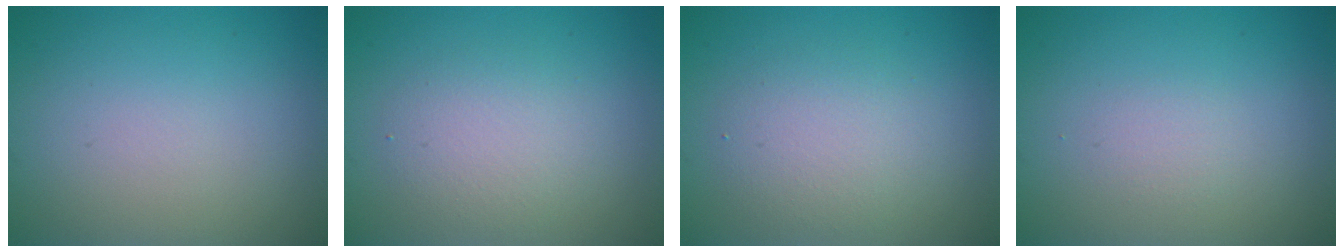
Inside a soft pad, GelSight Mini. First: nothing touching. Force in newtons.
{"total": 2.9, "press": 2.9, "slide": 0.2}
{"total": 2.9, "press": 2.9, "slide": 0.2}
{"total": 0.9, "press": 0.9, "slide": 0.0}